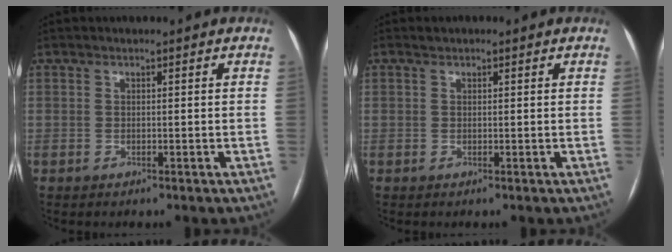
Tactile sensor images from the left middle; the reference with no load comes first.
{"total": 0.7, "force": [0.6, 0.2, 0.4], "torque": [-0.013, 0.009, 0.013]}